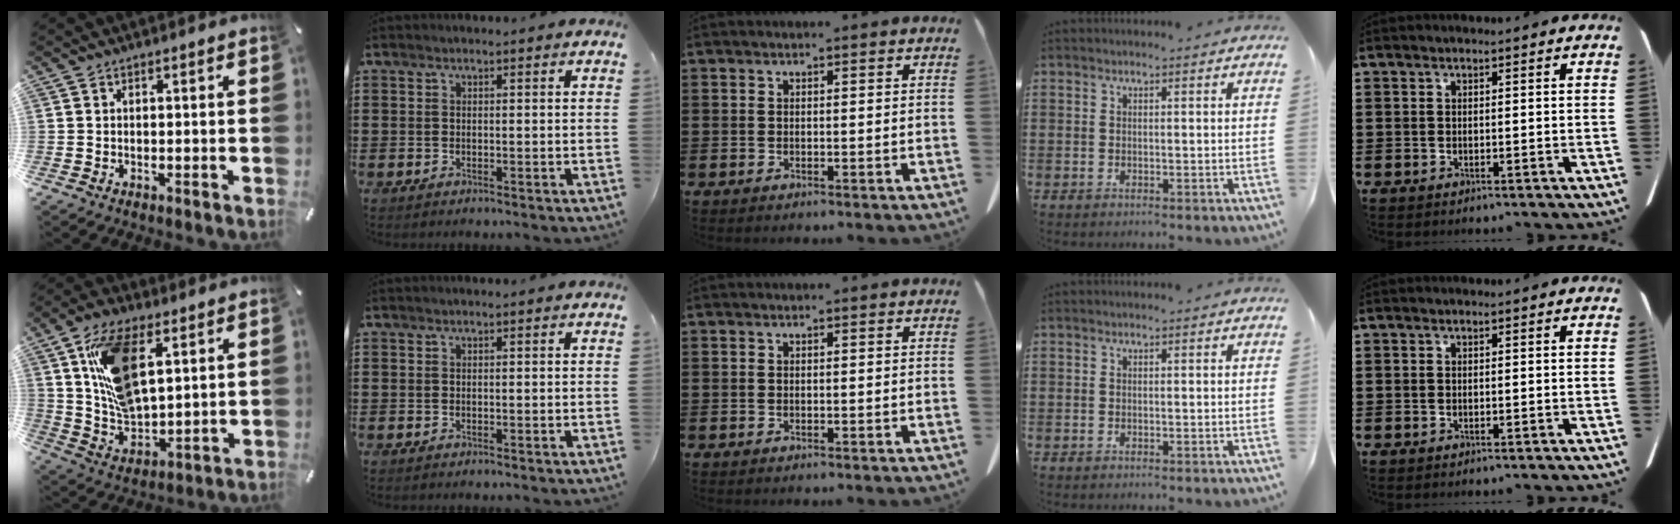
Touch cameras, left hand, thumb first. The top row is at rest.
{"thumb": {"total": 16.3, "force": [6.6, 9.1, 11.8], "torque": [-0.250, -0.011, 0.120]}}